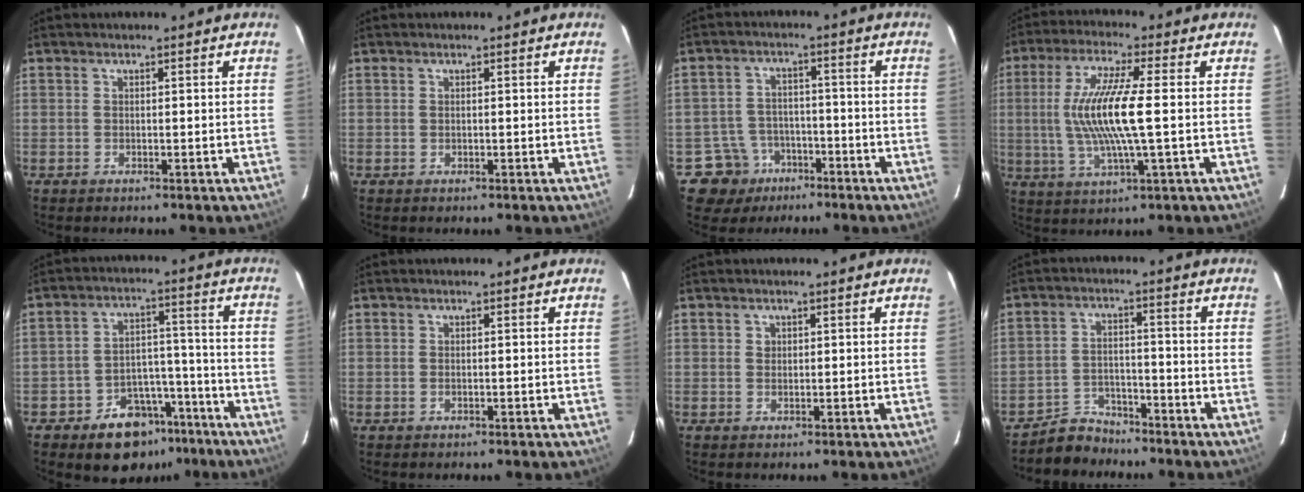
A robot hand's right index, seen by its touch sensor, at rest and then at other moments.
{"total": 0.0}
{"total": 7.6, "force": [-4.5, 6.1, 0.2], "torque": [-0.019, 0.031, -0.068]}
{"total": 12.7, "force": [0.0, 0.9, 12.6], "torque": [-0.247, -0.005, 0.001]}
{"total": 11.9, "force": [-8.0, 7.8, 4.1], "torque": [-0.075, 0.043, -0.099]}
{"total": 0.0}
{"total": 0.9, "force": [0.2, 0.9, 0.0], "torque": [0.006, 0.006, 0.004]}
{"total": 5.9, "force": [-5.3, 2.7, 0.0], "torque": [-0.013, 0.017, -0.089]}